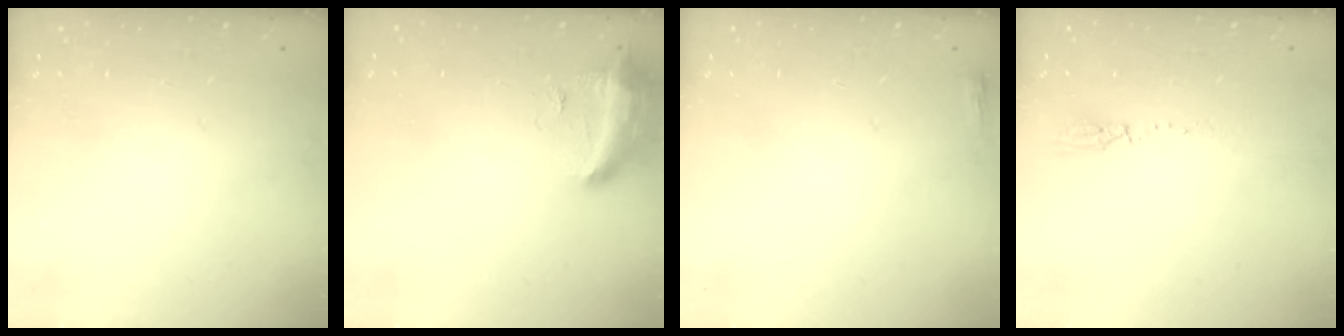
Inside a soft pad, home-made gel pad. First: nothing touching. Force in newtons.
{"total": 12.6, "press": 10.6, "slide": 6.9}
{"total": 2.0, "press": 2.0, "slide": 0.5}
{"total": 17.0, "press": 5.1, "slide": 16.2}